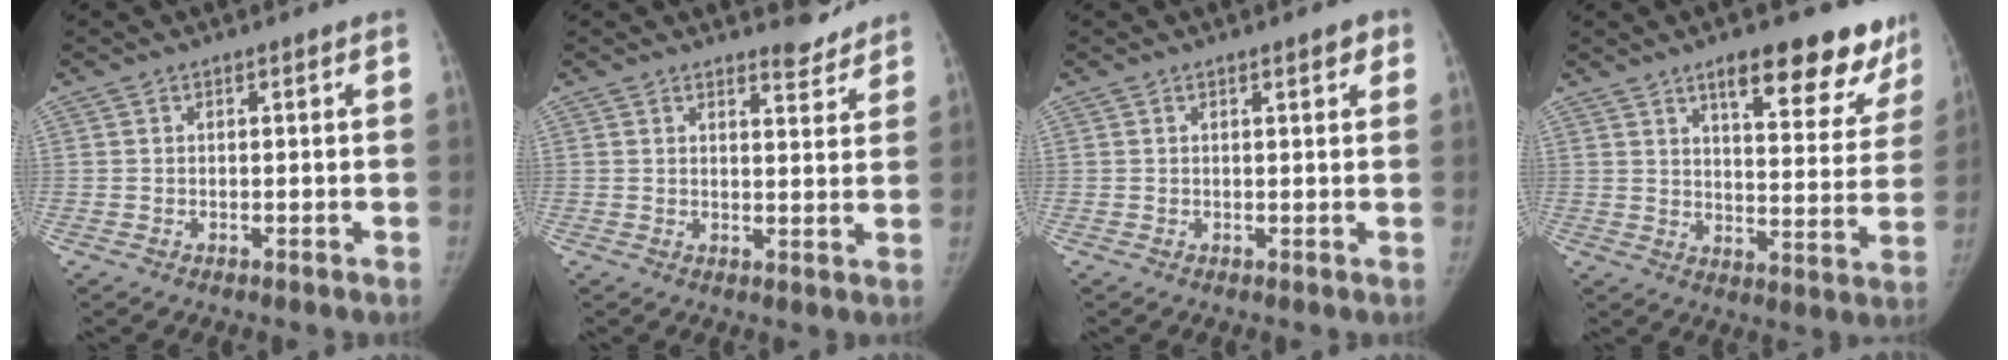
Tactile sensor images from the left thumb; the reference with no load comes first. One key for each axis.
{"total": 3.7, "fx": 3.6, "fy": 0.8, "fz": 0.4, "tx": 0.008, "ty": -0.038, "tz": 0.047}
{"total": 2.0, "fx": 1.2, "fy": 0.6, "fz": 1.6, "tx": -0.013, "ty": -0.002, "tz": 0.013}
{"total": 17.2, "fx": 11.8, "fy": 6.1, "fz": 10.9, "tx": -0.081, "ty": -0.059, "tz": 0.156}